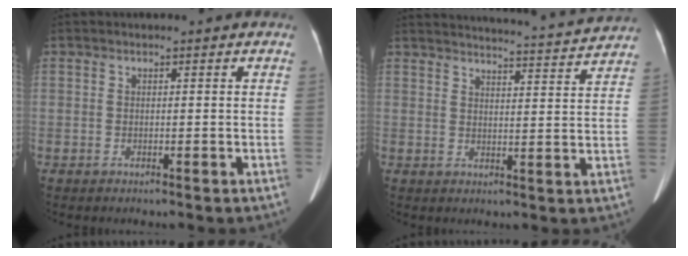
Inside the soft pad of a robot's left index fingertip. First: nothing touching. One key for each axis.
{"total": 18.0, "fx": 17.4, "fy": 0.2, "fz": 4.5, "tx": -0.073, "ty": -0.019, "tz": 0.219}